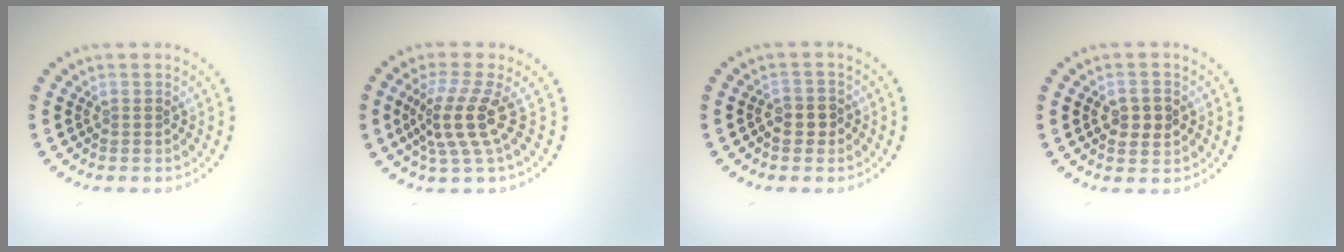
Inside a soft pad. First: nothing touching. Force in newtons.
{"total": 3.9, "press": 2.7, "slide": 2.8}
{"total": 1.4, "press": 1.3, "slide": 0.5}
{"total": 2.5, "press": 2.5, "slide": 0.0}